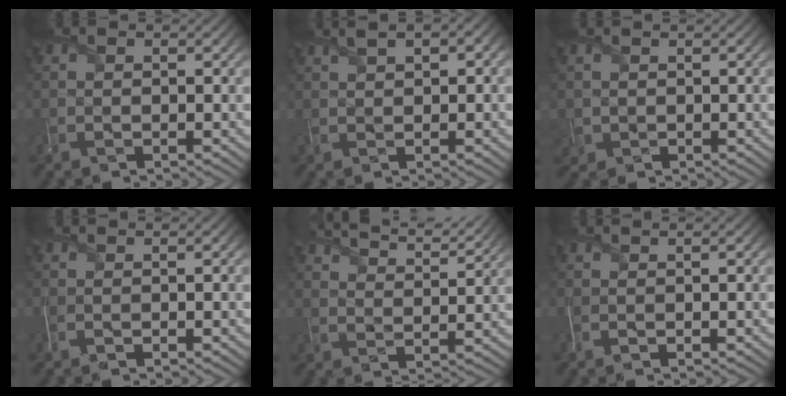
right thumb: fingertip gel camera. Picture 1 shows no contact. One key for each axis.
{"total": 3.7, "fx": 1.6, "fy": 1.4, "fz": 3.0, "tx": -0.063, "ty": 0.011, "tz": 0.029}
{"total": 1.7, "fx": 0.5, "fy": 1.6, "fz": 0.4, "tx": -0.019, "ty": -0.002, "tz": 0.010}
{"total": 1.3, "fx": 0.5, "fy": 0.1, "fz": 1.2, "tx": -0.027, "ty": 0.005, "tz": 0.007}
{"total": 9.5, "fx": 8.1, "fy": 2.2, "fz": 4.3, "tx": -0.083, "ty": 0.001, "tz": 0.119}
{"total": 1.7, "fx": 0.9, "fy": 0.2, "fz": 1.4, "tx": -0.028, "ty": 0.006, "tz": 0.012}